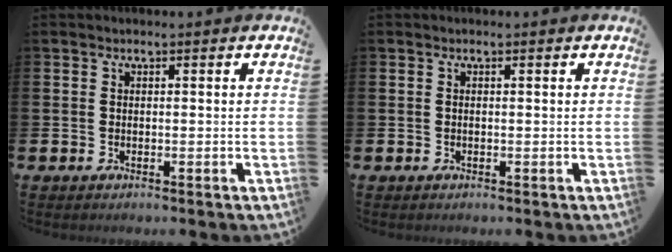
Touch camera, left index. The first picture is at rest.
{"total": 0.0}